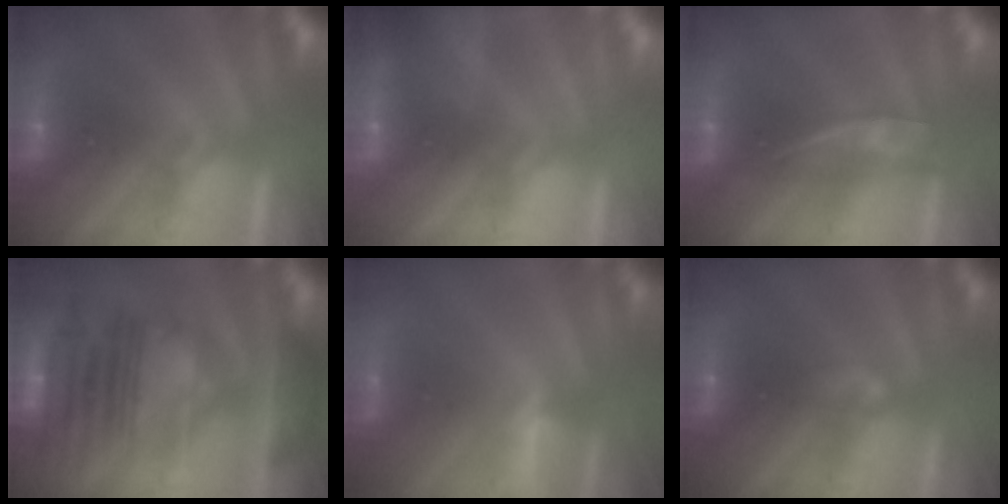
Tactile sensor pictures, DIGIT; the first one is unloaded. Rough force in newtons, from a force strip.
{"total": 7.4}
{"total": 2.4}
{"total": 7.5}
{"total": 2.9}
{"total": 2.3}